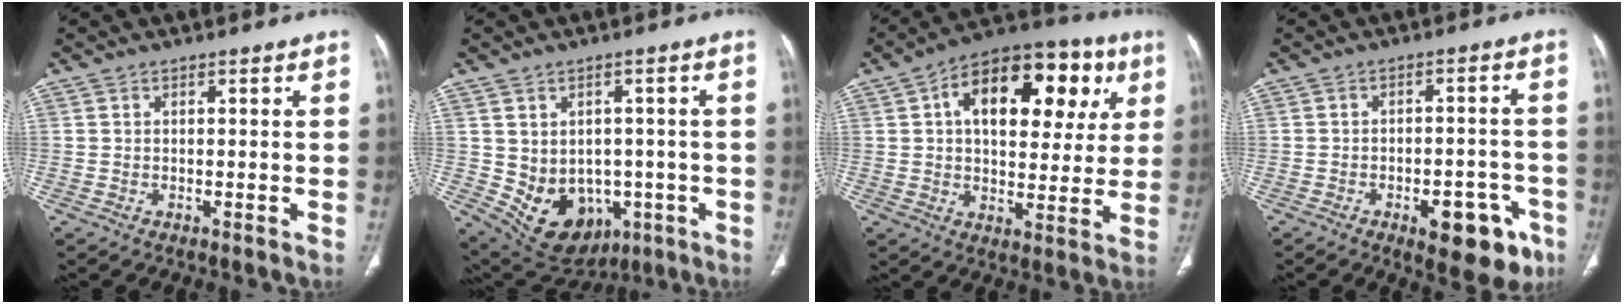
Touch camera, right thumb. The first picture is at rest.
{"total": 12.4, "force": [-2.8, 9.9, 6.9], "torque": [-0.080, 0.015, -0.009]}
{"total": 21.0, "force": [6.6, 11.8, 16.1], "torque": [-0.183, 0.015, 0.088]}
{"total": 11.9, "force": [-5.8, 5.6, 8.7], "torque": [-0.080, 0.031, -0.067]}